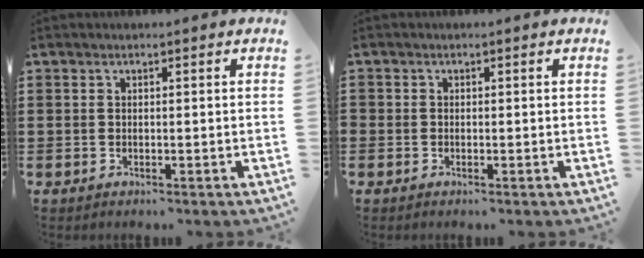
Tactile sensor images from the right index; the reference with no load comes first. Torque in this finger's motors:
{"motor_torque": [0.89, 1.24, 0.32, 0.08]}